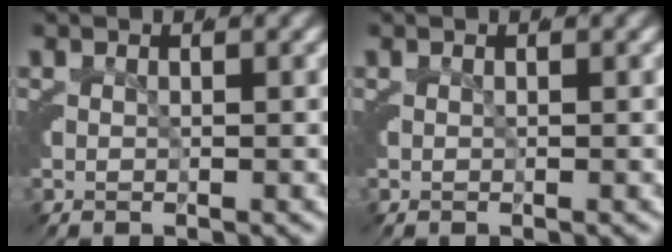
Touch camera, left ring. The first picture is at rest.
{"total": 0.0}